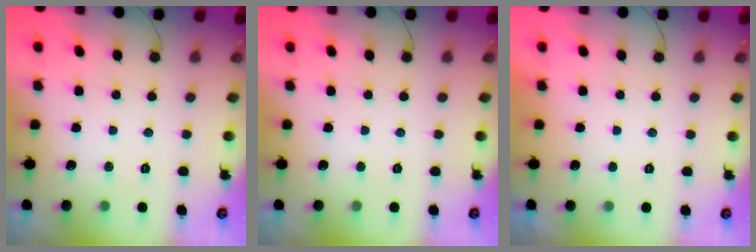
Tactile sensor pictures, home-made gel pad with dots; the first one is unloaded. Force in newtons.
{"total": 0.0}
{"total": 2.3, "press": 2.3, "slide": 0.4}